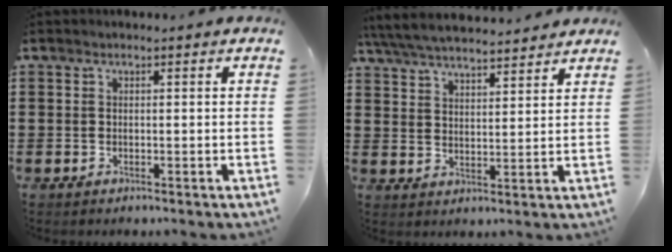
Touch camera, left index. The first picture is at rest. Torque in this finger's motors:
{"motor_torque": [2.14, 0.00, 0.29, 0.21]}